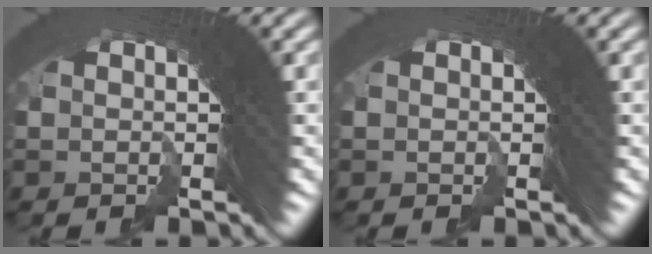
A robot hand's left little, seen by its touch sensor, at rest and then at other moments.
{"total": 0.0}